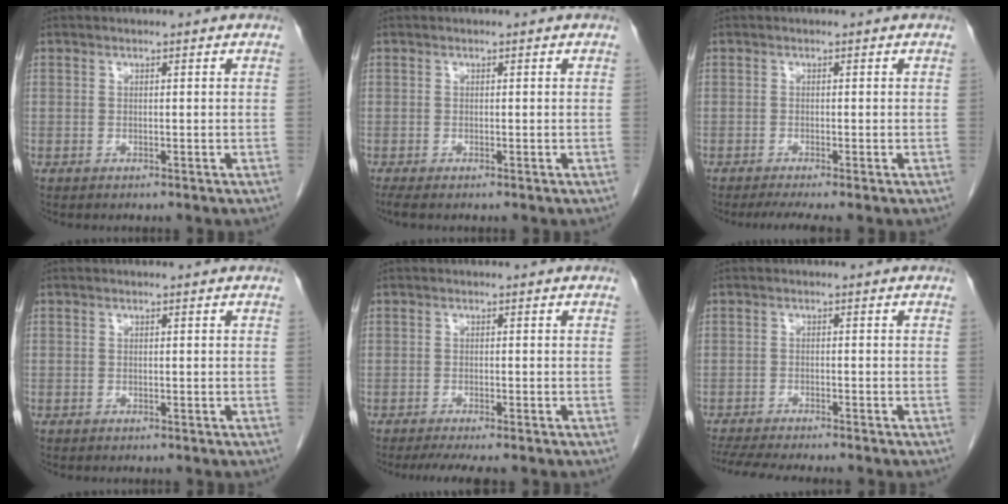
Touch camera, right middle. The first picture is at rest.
{"total": 0.9, "force": [-0.7, 0.0, 0.5], "torque": [-0.010, -0.004, -0.013]}
{"total": 3.0, "force": [-2.3, -0.1, 2.0], "torque": [-0.032, -0.009, -0.040]}
{"total": 0.0}
{"total": 5.3, "force": [-4.3, 0.6, 3.0], "torque": [-0.039, -0.010, -0.065]}
{"total": 11.0, "force": [-9.7, 0.9, 5.2], "torque": [-0.070, -0.013, -0.141]}